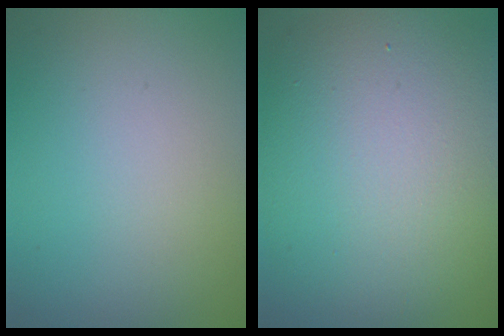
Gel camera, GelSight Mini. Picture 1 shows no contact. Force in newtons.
{"total": 11.4, "press": 11.4, "slide": 0.8}